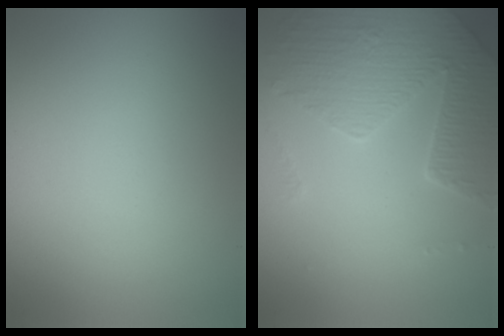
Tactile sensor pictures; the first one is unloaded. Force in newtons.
{"total": 4.9, "press": 4.5, "slide": 1.9}